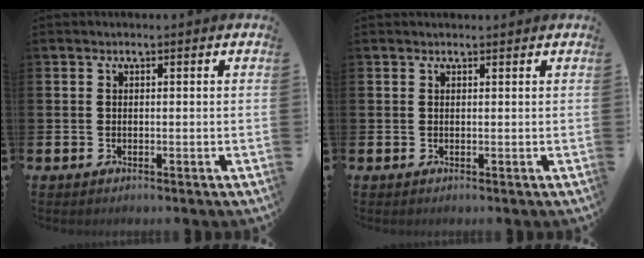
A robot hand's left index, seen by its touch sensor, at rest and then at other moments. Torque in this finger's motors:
{"motor_torque": [0.04, -1.56, -0.06, -0.05]}